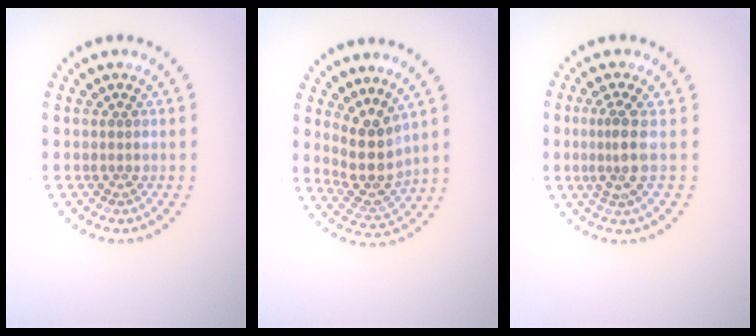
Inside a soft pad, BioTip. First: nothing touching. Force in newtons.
{"total": 3.8, "press": 3.0, "slide": 2.3}
{"total": 2.6, "press": 1.9, "slide": 1.8}